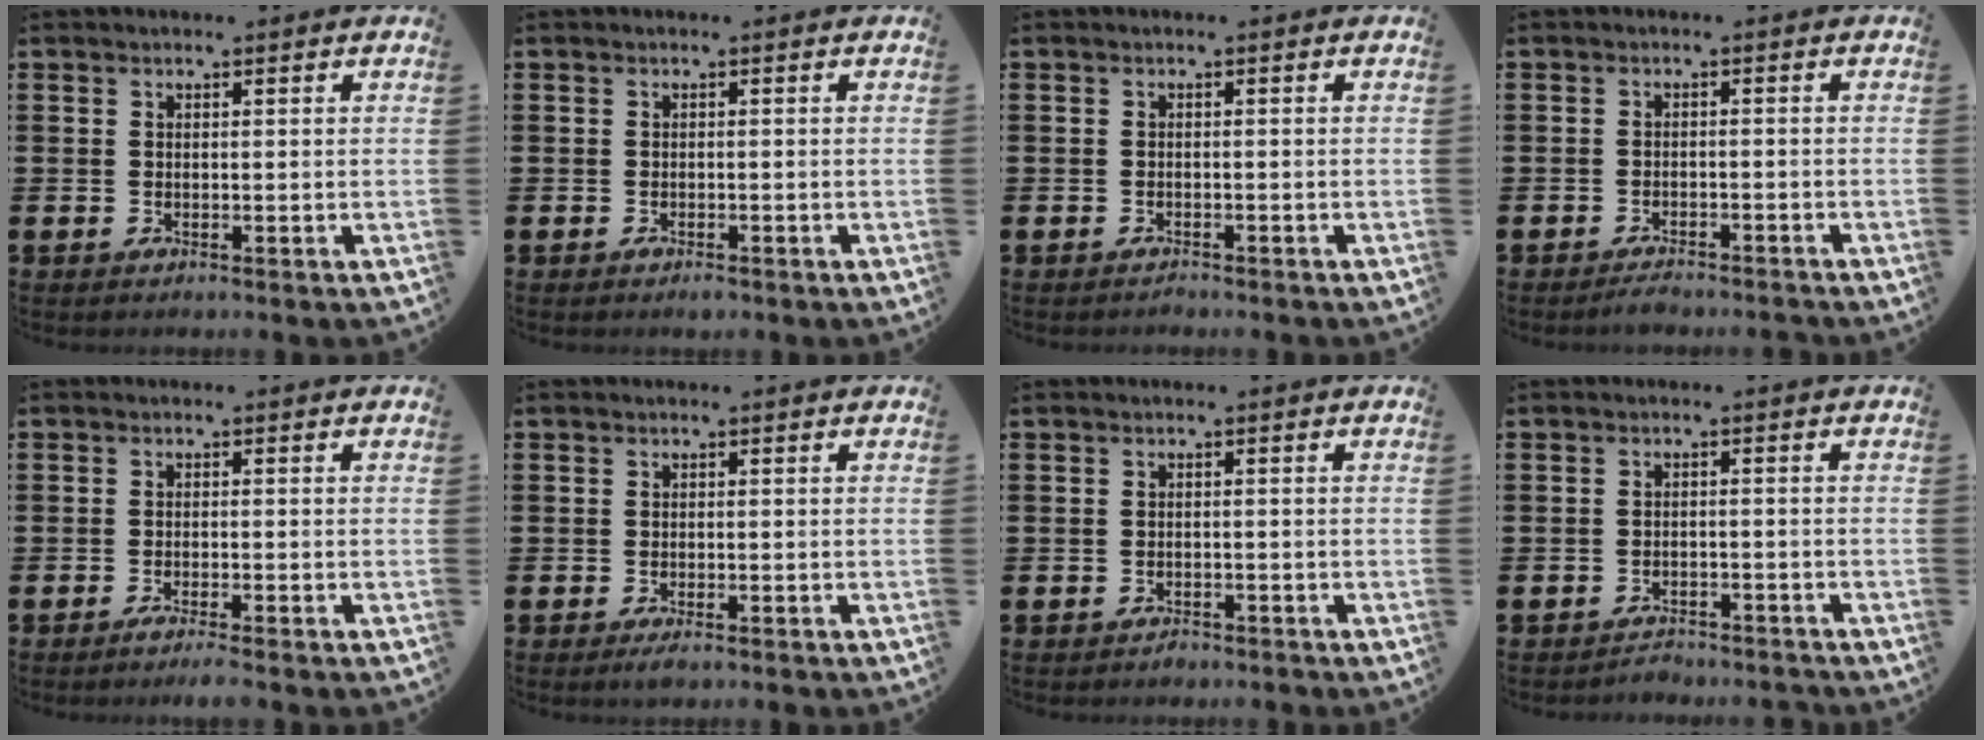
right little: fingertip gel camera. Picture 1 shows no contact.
{"total": 0.5, "force": [-0.3, 0.3, 0.3], "torque": [-0.006, -0.001, -0.007]}
{"total": 0.5, "force": [-0.5, 0.0, 0.0], "torque": [-0.004, -0.003, -0.010]}
{"total": 1.5, "force": [-1.5, 0.0, 0.4], "torque": [-0.009, 0.003, -0.029]}
{"total": 1.3, "force": [-1.0, 0.0, 0.8], "torque": [-0.013, 0.000, -0.019]}
{"total": 1.0, "force": [-0.5, 0.2, 0.8], "torque": [-0.015, -0.002, -0.010]}
{"total": 0.9, "force": [-0.8, 0.2, 0.0], "torque": [0.004, -0.002, -0.020]}
{"total": 1.7, "force": [-1.7, 0.1, -0.1], "torque": [-0.005, 0.005, -0.037]}